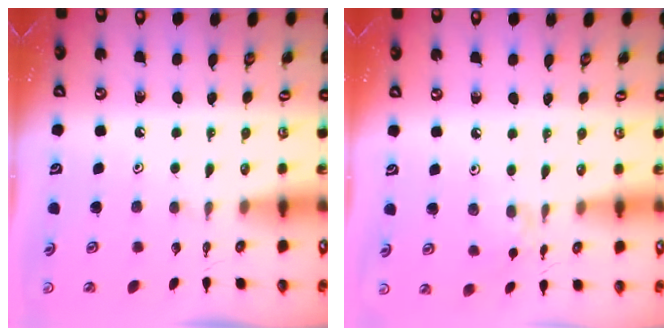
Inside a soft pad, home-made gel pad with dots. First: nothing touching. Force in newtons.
{"total": 2.5, "press": 2.5, "slide": 0.5}